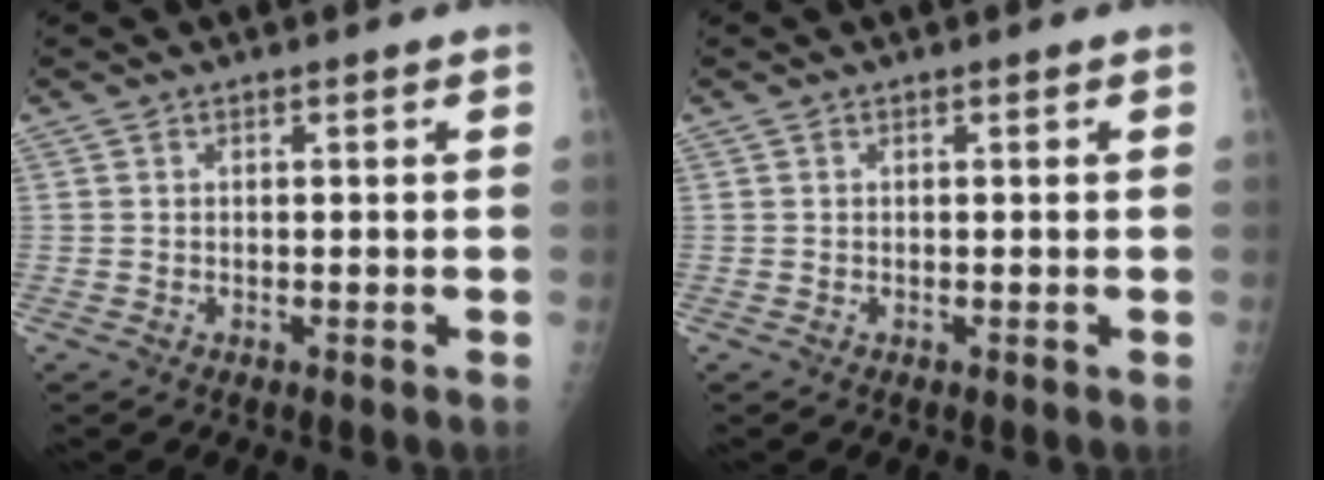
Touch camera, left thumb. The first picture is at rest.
{"total": 0.0}